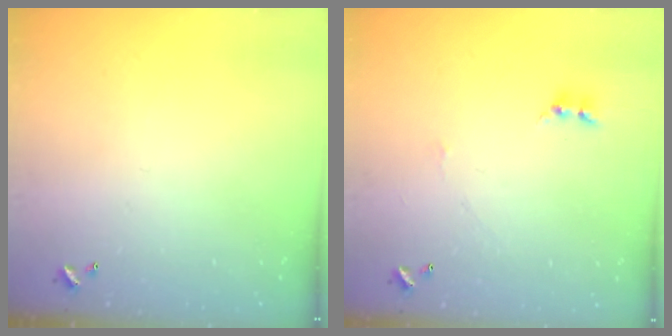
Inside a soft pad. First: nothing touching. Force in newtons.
{"total": 0.9, "press": 0.8, "slide": 0.4}